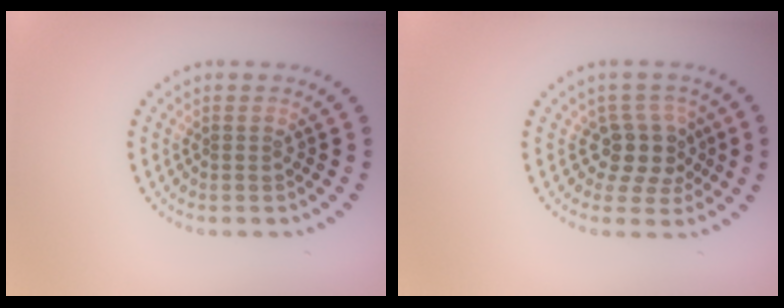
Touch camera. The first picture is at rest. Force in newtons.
{"total": 3.4, "press": 2.6, "slide": 2.1}